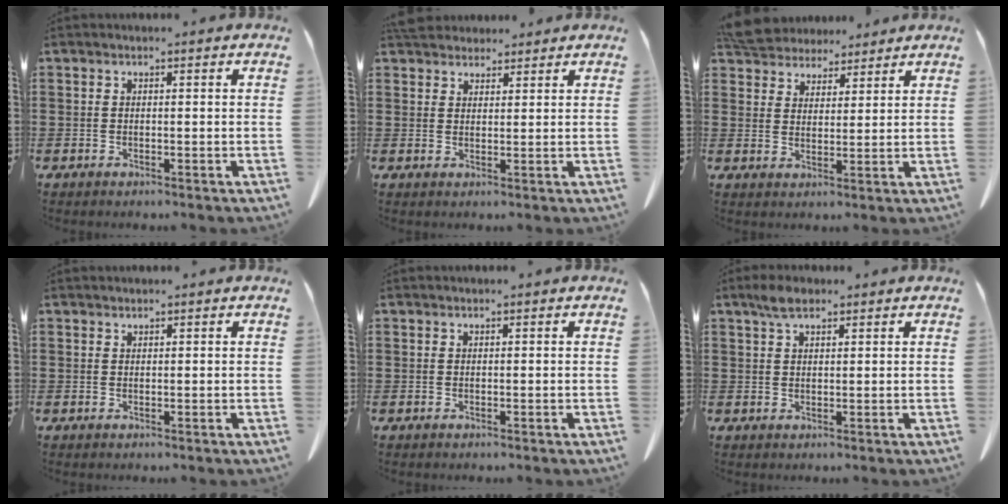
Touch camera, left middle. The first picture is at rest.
{"total": 4.0, "force": [3.8, 1.2, 0.7], "torque": [-0.017, -0.011, 0.072]}
{"total": 5.7, "force": [5.4, 1.8, 0.7], "torque": [-0.040, -0.015, 0.102]}
{"total": 0.6, "force": [0.6, 0.0, 0.0], "torque": [-0.003, -0.003, 0.015]}
{"total": 0.0}
{"total": 3.3, "force": [2.2, 1.3, 2.0], "torque": [-0.046, 0.004, 0.042]}